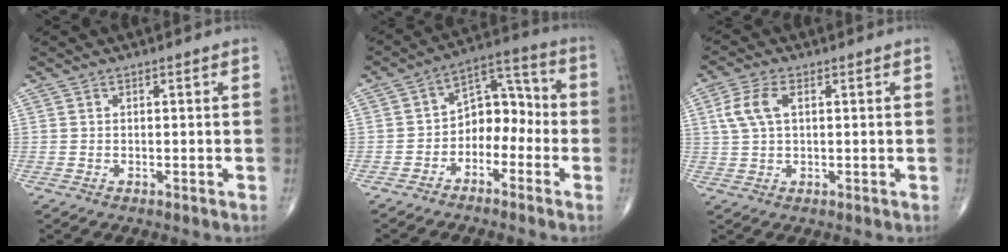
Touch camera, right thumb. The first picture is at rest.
{"total": 8.1, "force": [-2.6, 5.6, 5.2], "torque": [-0.044, 0.047, -0.055]}
{"total": 5.7, "force": [1.5, 3.1, 4.6], "torque": [-0.112, 0.011, 0.029]}